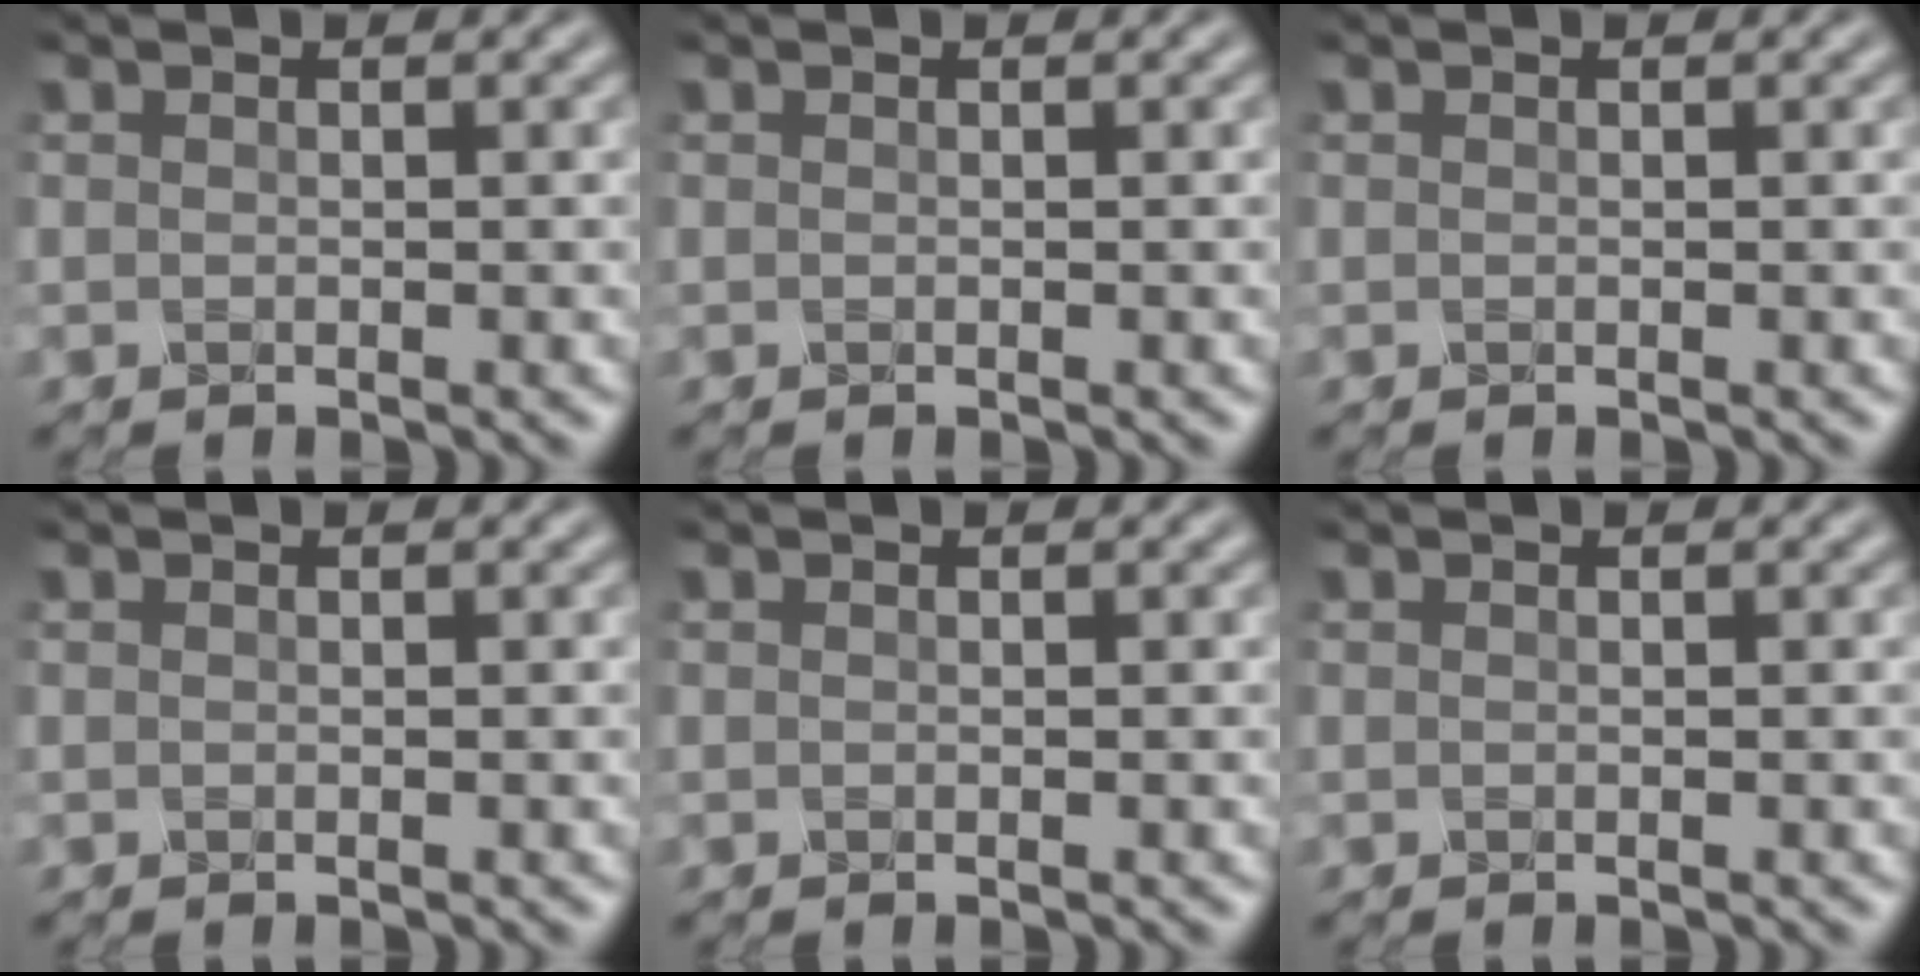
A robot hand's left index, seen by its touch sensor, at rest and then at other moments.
{"total": 0.0}
{"total": 0.0}
{"total": 0.0}
{"total": 0.0}
{"total": 0.0}